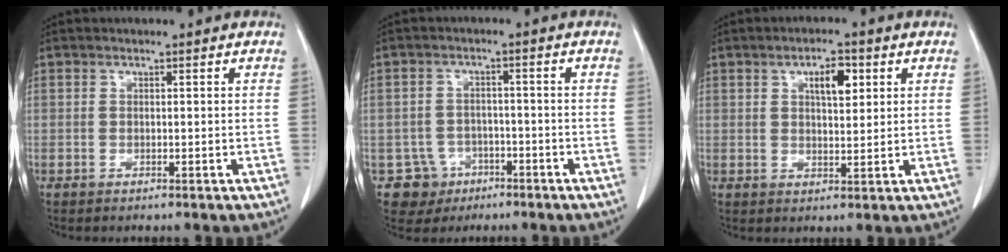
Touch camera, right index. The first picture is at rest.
{"total": 5.4, "force": [-2.6, 4.7, 0.0], "torque": [0.004, 0.012, -0.038]}
{"total": 4.8, "force": [2.0, 1.8, 4.0], "torque": [-0.066, 0.003, 0.032]}